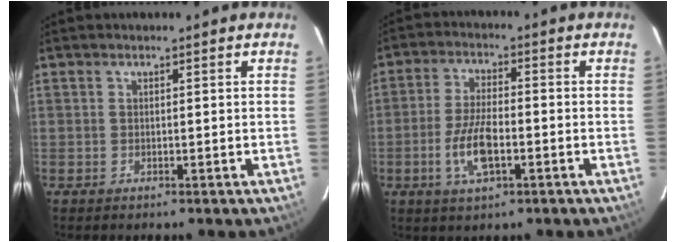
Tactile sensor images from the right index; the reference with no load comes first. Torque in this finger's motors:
{"motor_torque": [1.69, -0.45, 0.90, 0.13]}